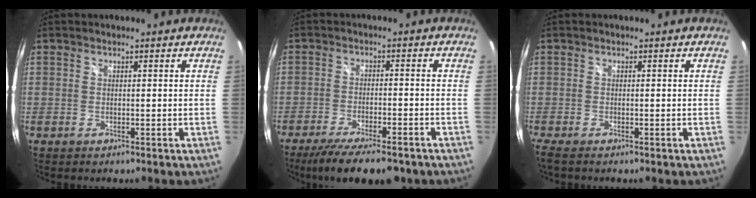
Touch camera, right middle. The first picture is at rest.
{"total": 13.2, "force": [-10.4, 3.3, 7.4], "torque": [-0.149, -0.033, -0.160]}
{"total": 2.0, "force": [-1.4, 0.0, 1.5], "torque": [-0.030, -0.009, -0.025]}